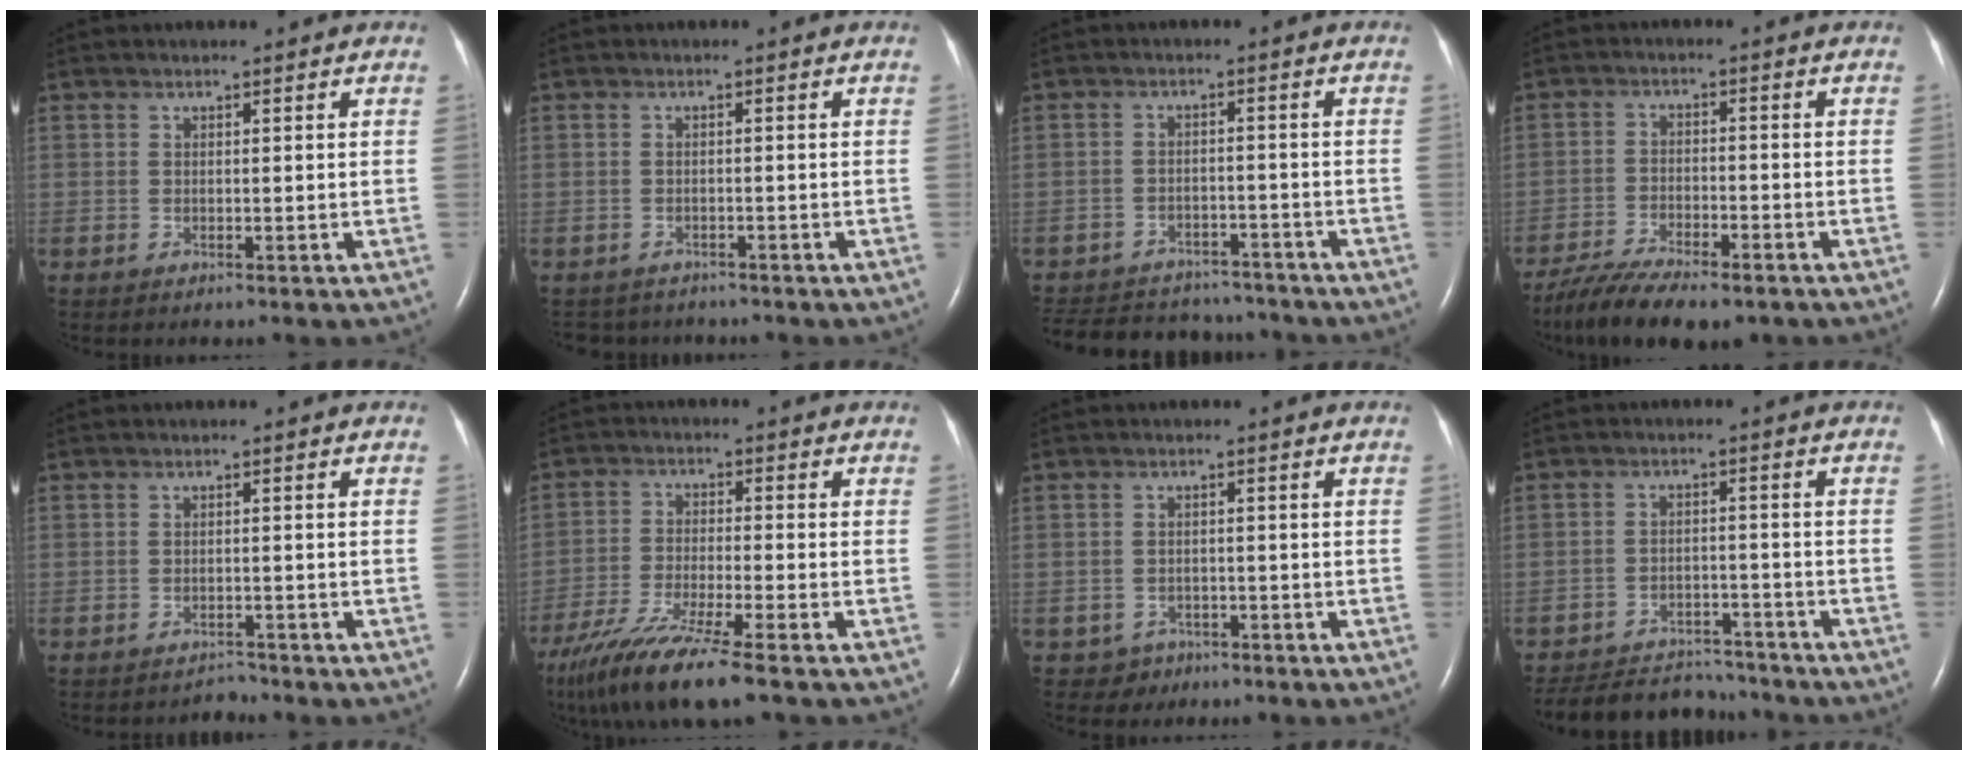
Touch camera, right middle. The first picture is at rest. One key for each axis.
{"total": 3.9, "fx": -3.6, "fy": 1.6, "fz": 0.0, "tx": -0.002, "ty": -0.001, "tz": -0.049}
{"total": 16.5, "fx": -14.6, "fy": 5.9, "fz": 4.9, "tx": -0.128, "ty": 0.000, "tz": -0.197}
{"total": 11.5, "fx": -9.0, "fy": 3.1, "fz": 6.4, "tx": -0.110, "ty": -0.017, "tz": -0.146}
{"total": 1.4, "fx": -1.3, "fy": 0.1, "fz": -0.5, "tx": 0.009, "ty": -0.006, "tz": -0.018}
{"total": 12.7, "fx": -9.4, "fy": 0.0, "fz": 8.5, "tx": -0.165, "ty": -0.041, "tz": -0.165}
{"total": 2.7, "fx": -1.6, "fy": 2.1, "fz": -0.2, "tx": 0.001, "ty": 0.012, "tz": -0.020}
{"total": 12.3, "fx": -11.6, "fy": 3.3, "fz": 2.6, "tx": -0.047, "ty": 0.001, "tz": -0.166}